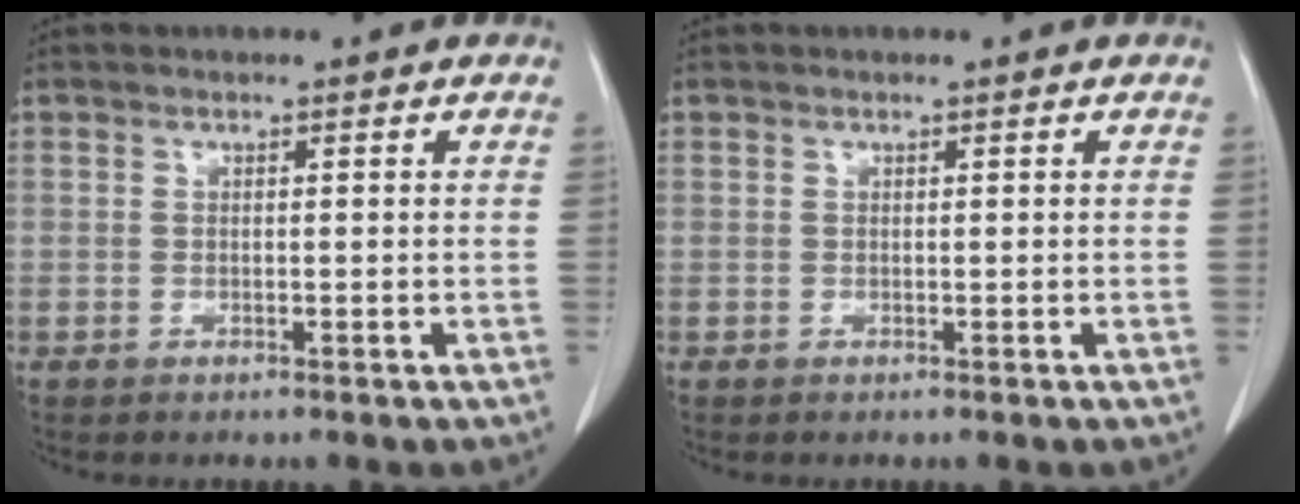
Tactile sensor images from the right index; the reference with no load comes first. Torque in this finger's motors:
{"motor_torque": [-0.02, 0.00, 0.00, 0.01]}